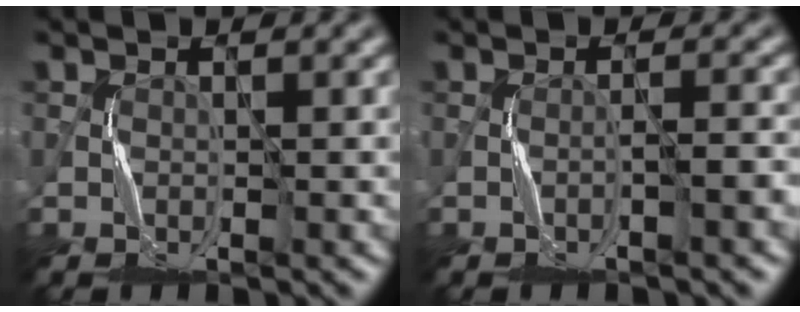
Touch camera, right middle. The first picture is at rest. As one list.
[{"total": 1.7, "force": [-0.8, 0.1, 1.5], "torque": [-0.021, 0.007, -0.015]}]